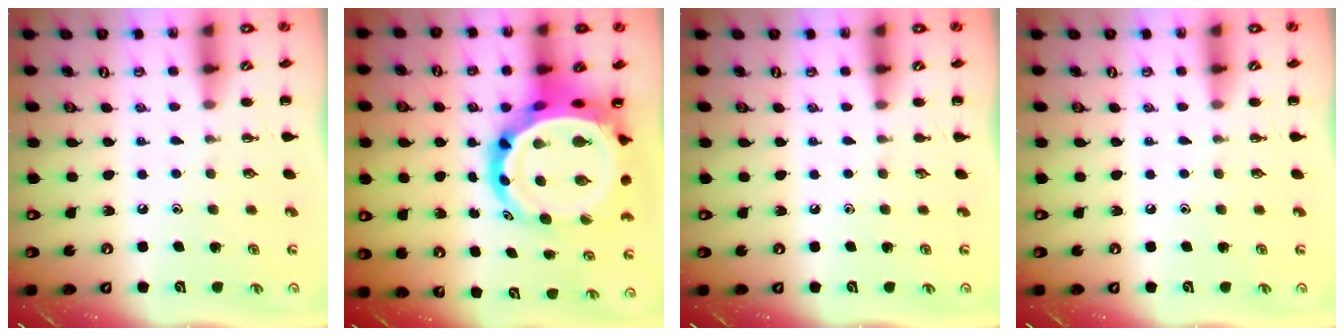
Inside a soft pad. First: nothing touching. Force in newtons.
{"total": 16.0, "press": 15.5, "slide": 4.1}
{"total": 0.0}
{"total": 0.0}